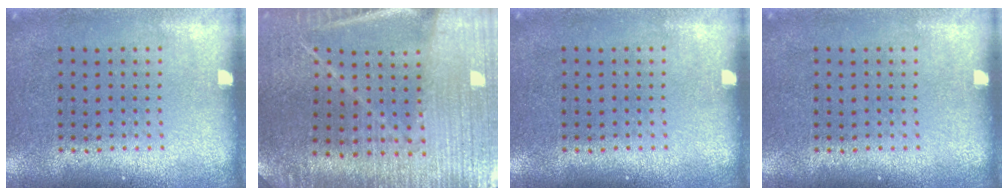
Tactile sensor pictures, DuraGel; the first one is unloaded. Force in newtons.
{"total": 3.0, "press": 3.0, "slide": 0.2}
{"total": 0.0}
{"total": 0.0}